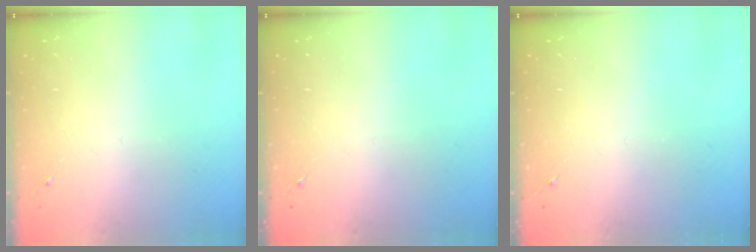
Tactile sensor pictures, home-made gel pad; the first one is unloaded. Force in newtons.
{"total": 0.0}
{"total": 0.0}